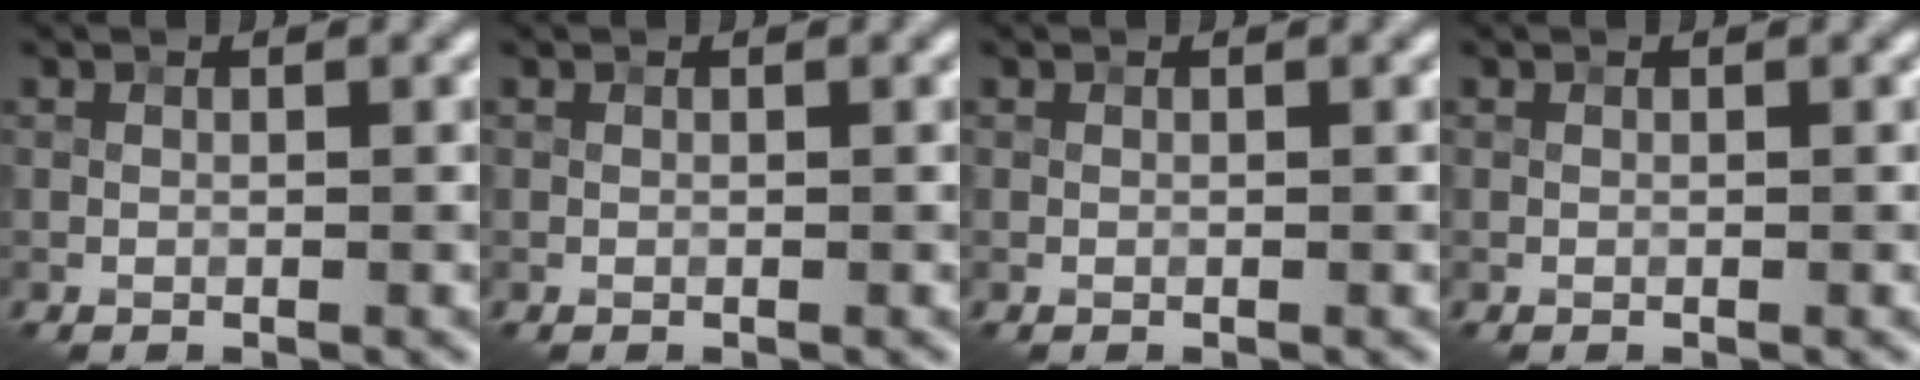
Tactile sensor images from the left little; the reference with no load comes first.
{"total": 0.0}
{"total": 0.0}
{"total": 0.0}